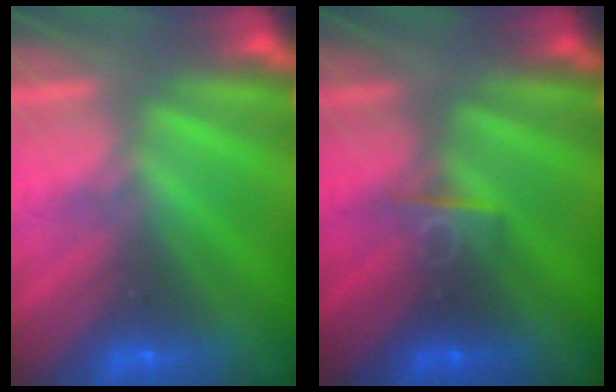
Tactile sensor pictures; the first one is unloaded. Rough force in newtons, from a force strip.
{"total": 2.6}